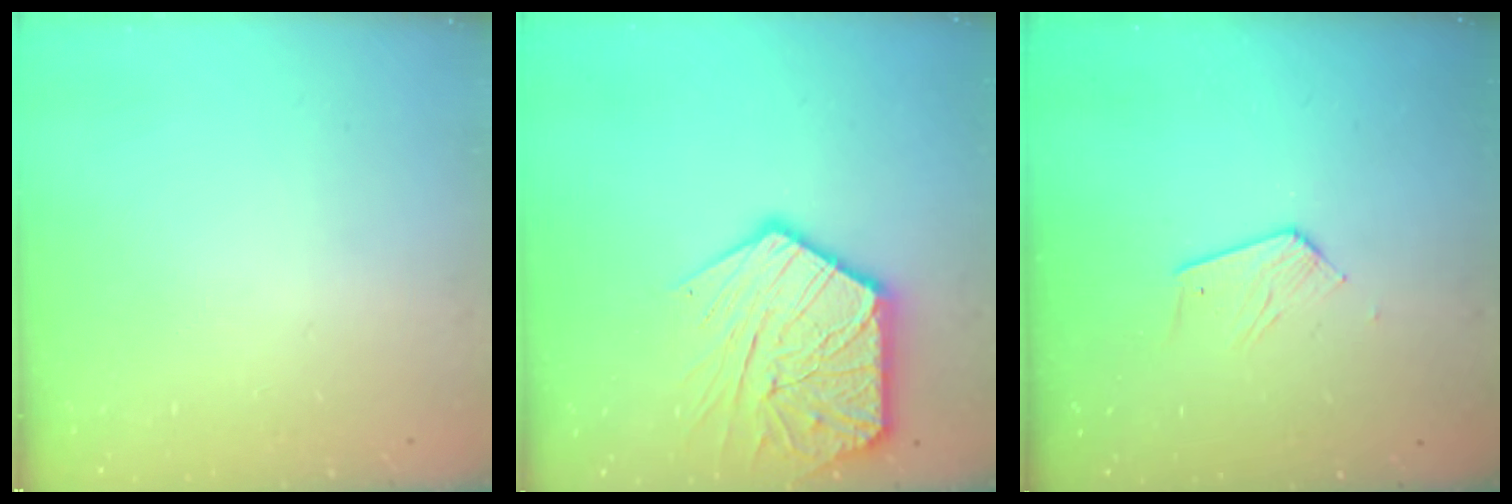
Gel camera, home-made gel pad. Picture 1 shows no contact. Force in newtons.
{"total": 17.4, "press": 17.4, "slide": 1.4}
{"total": 6.2, "press": 6.2, "slide": 0.2}